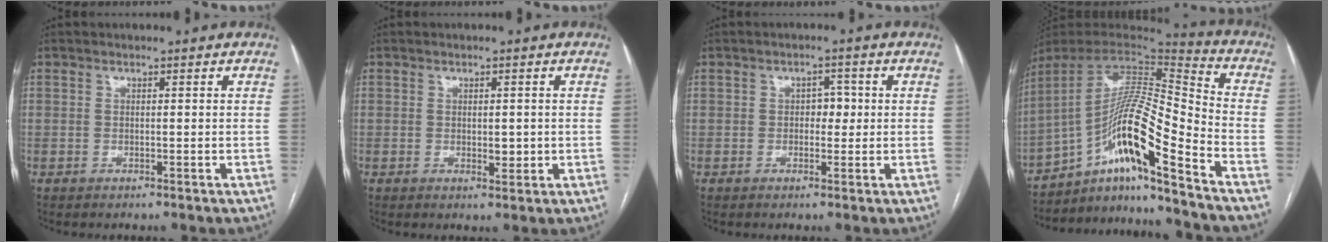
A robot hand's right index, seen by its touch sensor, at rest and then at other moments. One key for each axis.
{"total": 2.2, "fx": -0.1, "fy": 1.1, "fz": 1.9, "tx": -0.027, "ty": -0.004, "tz": 0.003}
{"total": 2.5, "fx": 0.1, "fy": 1.6, "fz": 1.9, "tx": -0.021, "ty": 0.009, "tz": -0.001}
{"total": 17.5, "fx": -10.5, "fy": -0.1, "fz": 14.0, "tx": -0.264, "ty": 0.014, "tz": -0.185}